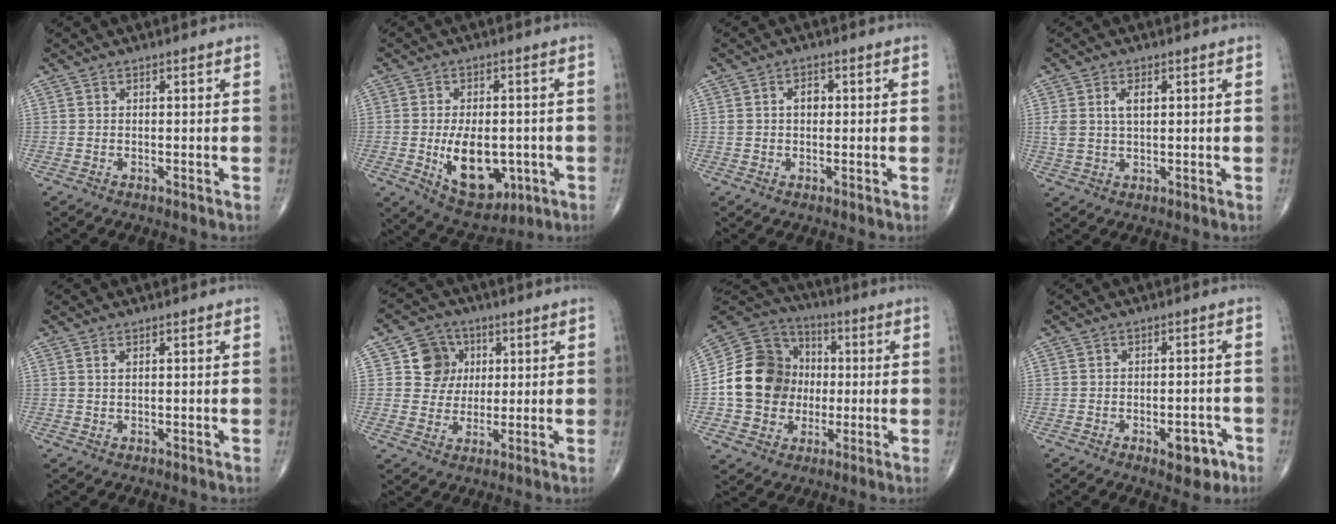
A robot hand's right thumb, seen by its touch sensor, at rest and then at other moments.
{"total": 13.4, "force": [-3.0, 7.8, 10.4], "torque": [-0.137, -0.003, -0.028]}
{"total": 2.7, "force": [0.4, 1.9, 2.0], "torque": [-0.028, 0.008, 0.007]}
{"total": 4.6, "force": [1.4, 2.3, 3.7], "torque": [-0.076, 0.003, 0.030]}
{"total": 0.7, "force": [0.4, 0.2, 0.5], "torque": [-0.013, 0.003, 0.008]}
{"total": 8.1, "force": [2.2, 7.4, 2.4], "torque": [-0.002, 0.000, 0.034]}
{"total": 16.5, "force": [-0.7, 14.4, 8.1], "torque": [-0.114, 0.027, -0.014]}
{"total": 5.7, "force": [-2.8, 2.8, 4.0], "torque": [-0.033, 0.017, -0.032]}